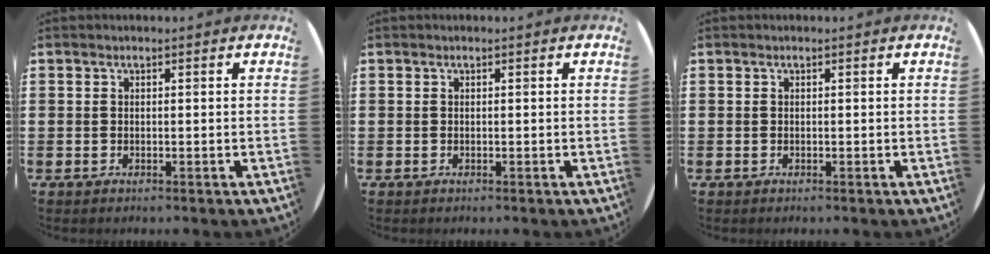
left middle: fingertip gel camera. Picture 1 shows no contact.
{"total": 0.0}
{"total": 0.0}